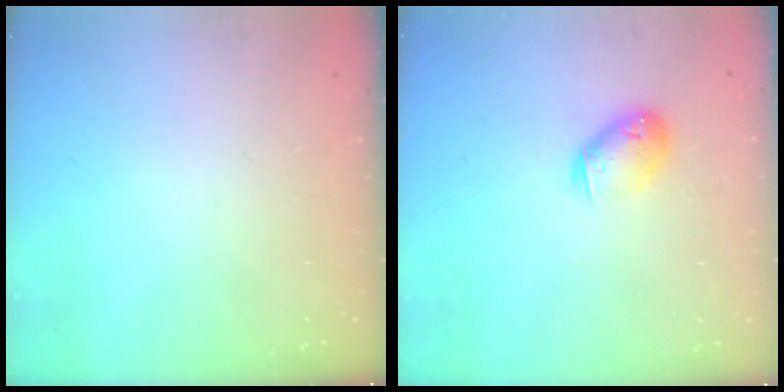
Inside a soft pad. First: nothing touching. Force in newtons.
{"total": 9.7, "press": 9.5, "slide": 1.6}